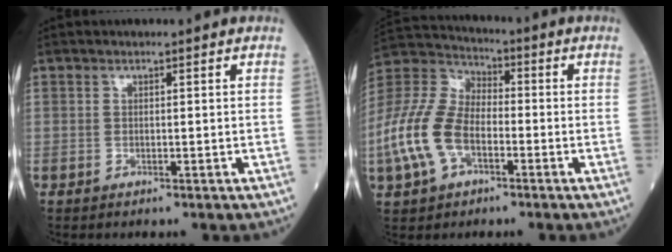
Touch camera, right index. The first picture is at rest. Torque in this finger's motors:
{"motor_torque": [1.25, -0.89, 0.31, 0.13]}